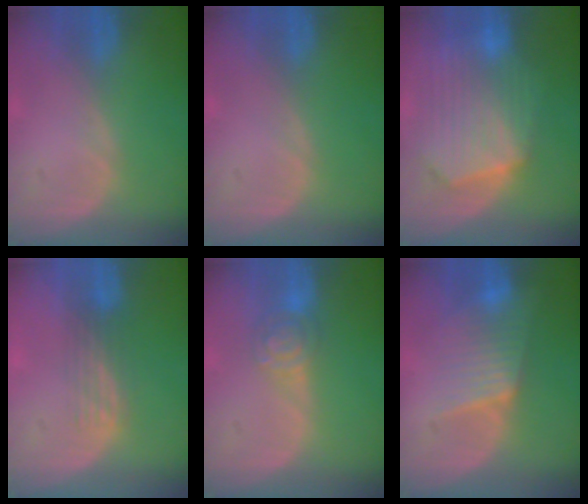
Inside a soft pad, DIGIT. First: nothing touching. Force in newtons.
{"total": 0.0}
{"total": 10.6, "press": 9.3, "slide": 5.2}
{"total": 3.0, "press": 2.7, "slide": 1.3}
{"total": 4.6, "press": 4.5, "slide": 0.8}
{"total": 6.3, "press": 6.3, "slide": 0.8}